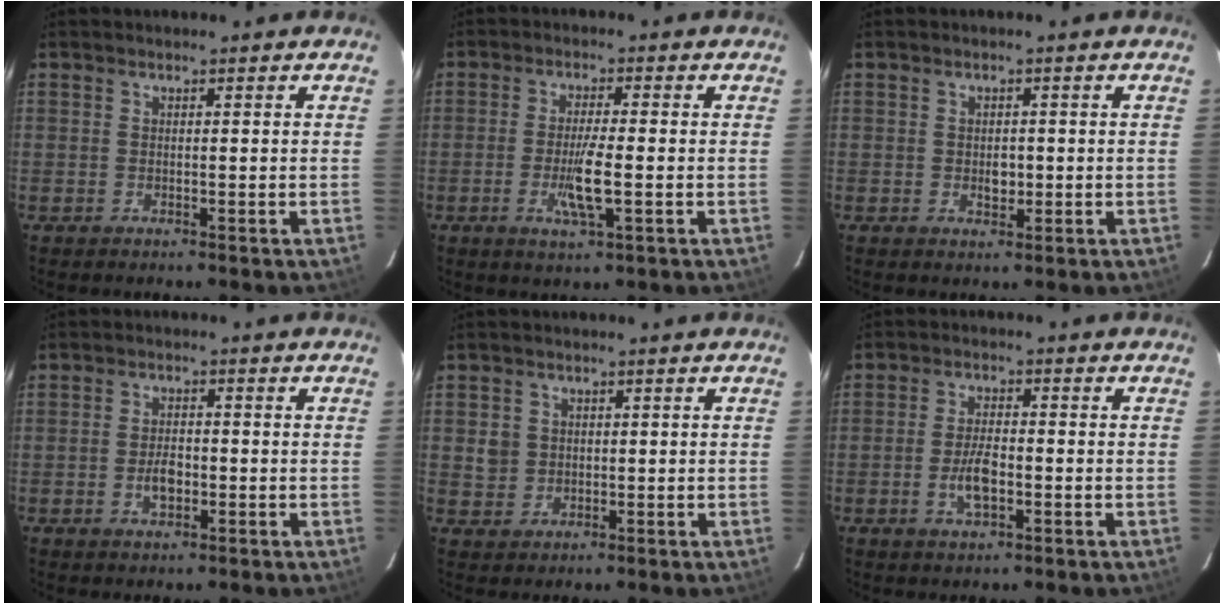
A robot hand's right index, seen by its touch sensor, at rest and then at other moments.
{"total": 6.2, "force": [-1.7, 0.7, 6.0], "torque": [-0.113, -0.010, -0.032]}
{"total": 2.3, "force": [-0.3, 1.7, 1.5], "torque": [-0.024, 0.000, -0.004]}
{"total": 3.5, "force": [-1.1, 2.0, 2.7], "torque": [-0.050, 0.000, -0.016]}
{"total": 3.4, "force": [0.4, 3.3, 0.8], "torque": [-0.016, 0.005, 0.011]}
{"total": 5.3, "force": [-1.7, 2.2, 4.5], "torque": [-0.092, -0.002, -0.030]}